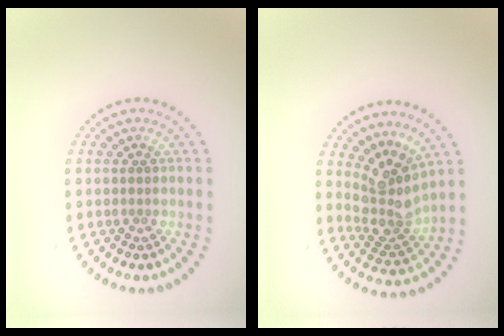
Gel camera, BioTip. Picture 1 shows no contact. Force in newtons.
{"total": 4.2, "press": 3.1, "slide": 2.8}